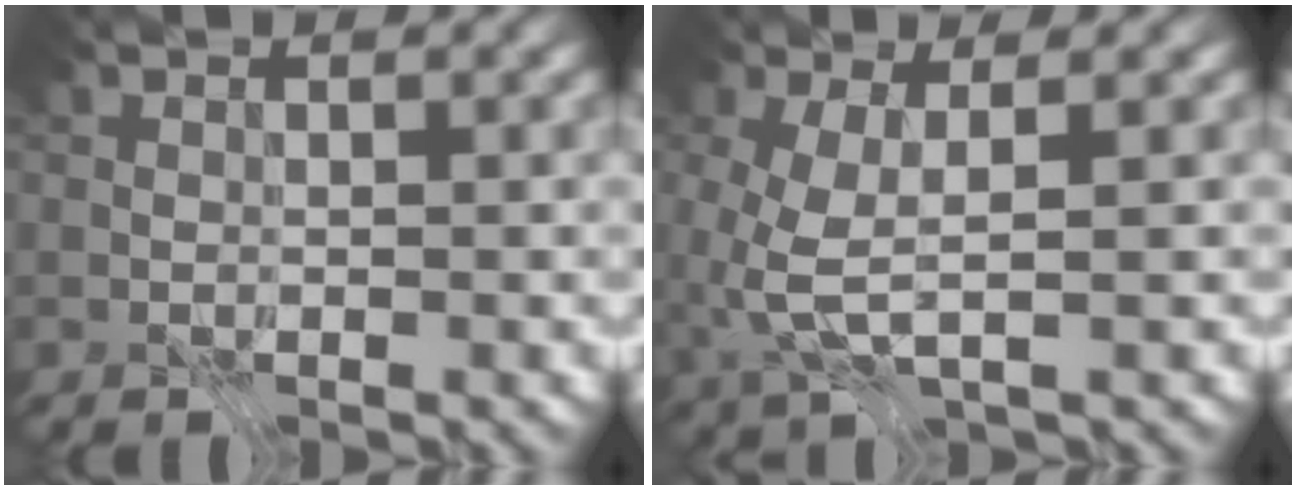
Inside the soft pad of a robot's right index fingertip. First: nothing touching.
{"total": 3.8, "force": [-0.7, 1.0, 3.6], "torque": [-0.096, -0.007, -0.015]}